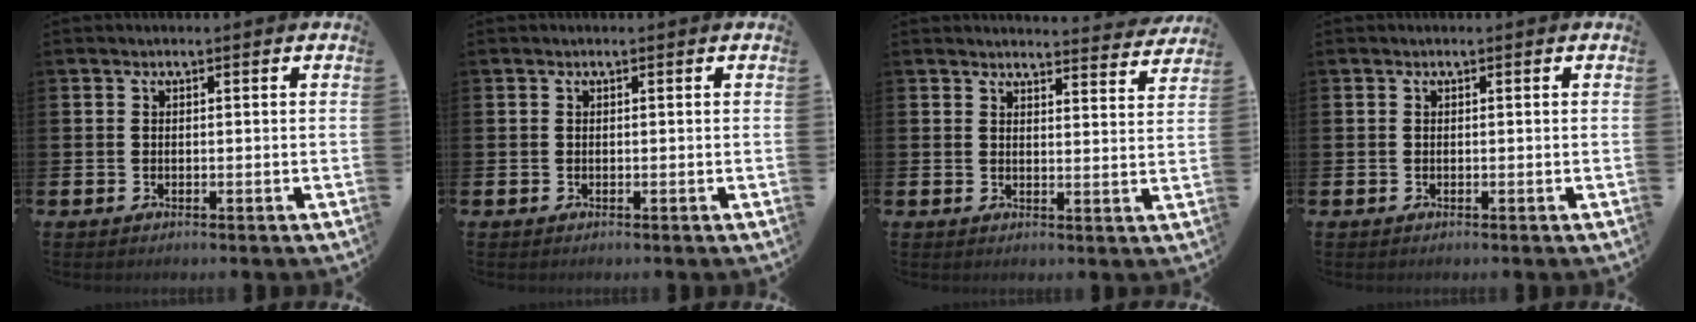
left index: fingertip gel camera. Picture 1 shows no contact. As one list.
[{"total": 0.0}, {"total": 3.8, "force": [3.8, 0.0, 0.1], "torque": [0.010, -0.034, 0.064]}, {"total": 0.0}]